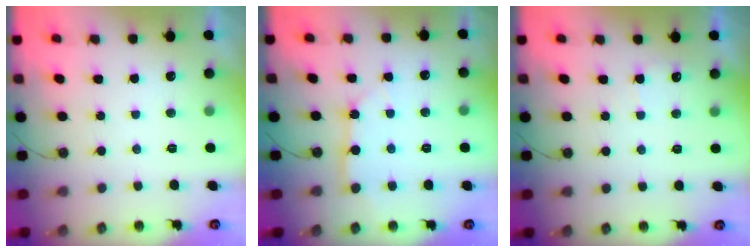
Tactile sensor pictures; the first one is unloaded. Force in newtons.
{"total": 3.6, "press": 3.6, "slide": 0.4}
{"total": 3.4, "press": 3.4, "slide": 0.3}